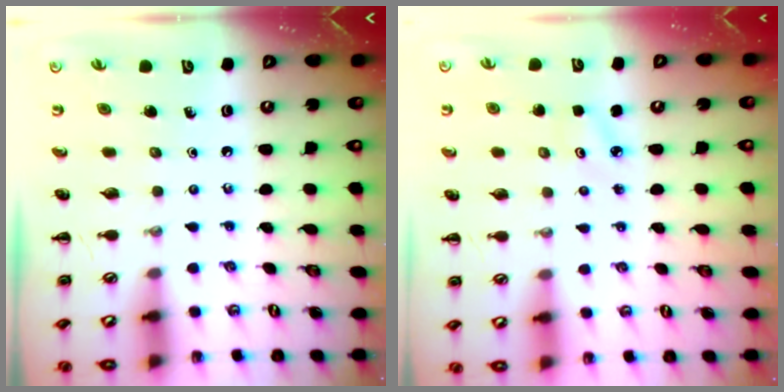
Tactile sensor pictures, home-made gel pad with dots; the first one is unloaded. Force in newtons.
{"total": 2.5, "press": 2.4, "slide": 0.7}